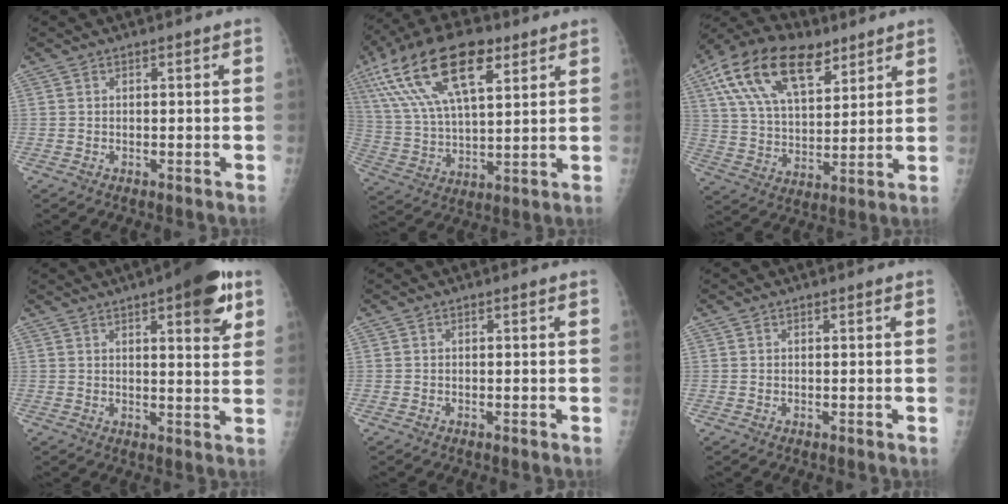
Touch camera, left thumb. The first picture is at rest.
{"total": 20.6, "force": [10.3, 8.8, 15.5], "torque": [-0.292, -0.007, 0.192]}
{"total": 20.2, "force": [10.7, 10.7, 13.4], "torque": [-0.223, -0.016, 0.192]}
{"total": 11.8, "force": [5.9, 3.5, 9.5], "torque": [-0.100, -0.021, 0.072]}
{"total": 0.0}
{"total": 0.0}